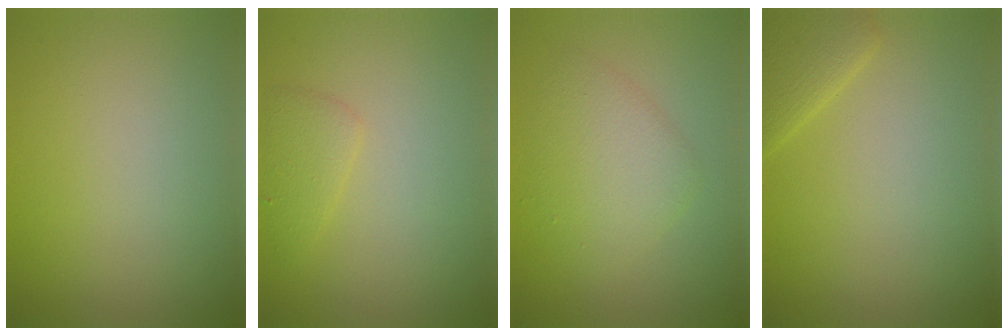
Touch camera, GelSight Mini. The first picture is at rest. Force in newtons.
{"total": 1.6, "press": 1.6, "slide": 0.1}
{"total": 3.5, "press": 3.5, "slide": 0.3}
{"total": 2.3, "press": 2.3, "slide": 0.1}